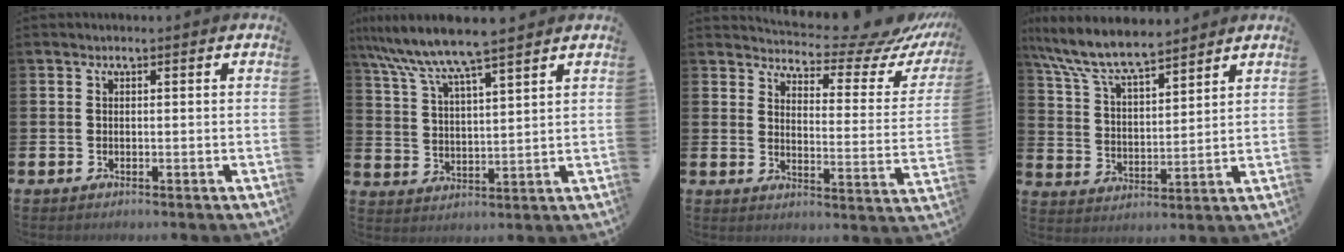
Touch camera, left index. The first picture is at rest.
{"total": 8.5, "force": [7.7, 0.2, 3.6], "torque": [-0.097, -0.035, 0.136]}
{"total": 6.8, "force": [6.3, 1.5, 2.2], "torque": [-0.042, -0.057, 0.100]}
{"total": 8.7, "force": [8.0, 1.4, 3.0], "torque": [-0.090, -0.045, 0.143]}